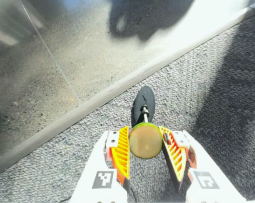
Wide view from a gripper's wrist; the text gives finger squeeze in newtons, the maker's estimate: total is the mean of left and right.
{"total": 9.4, "left": 9.8, "right": 9.1}